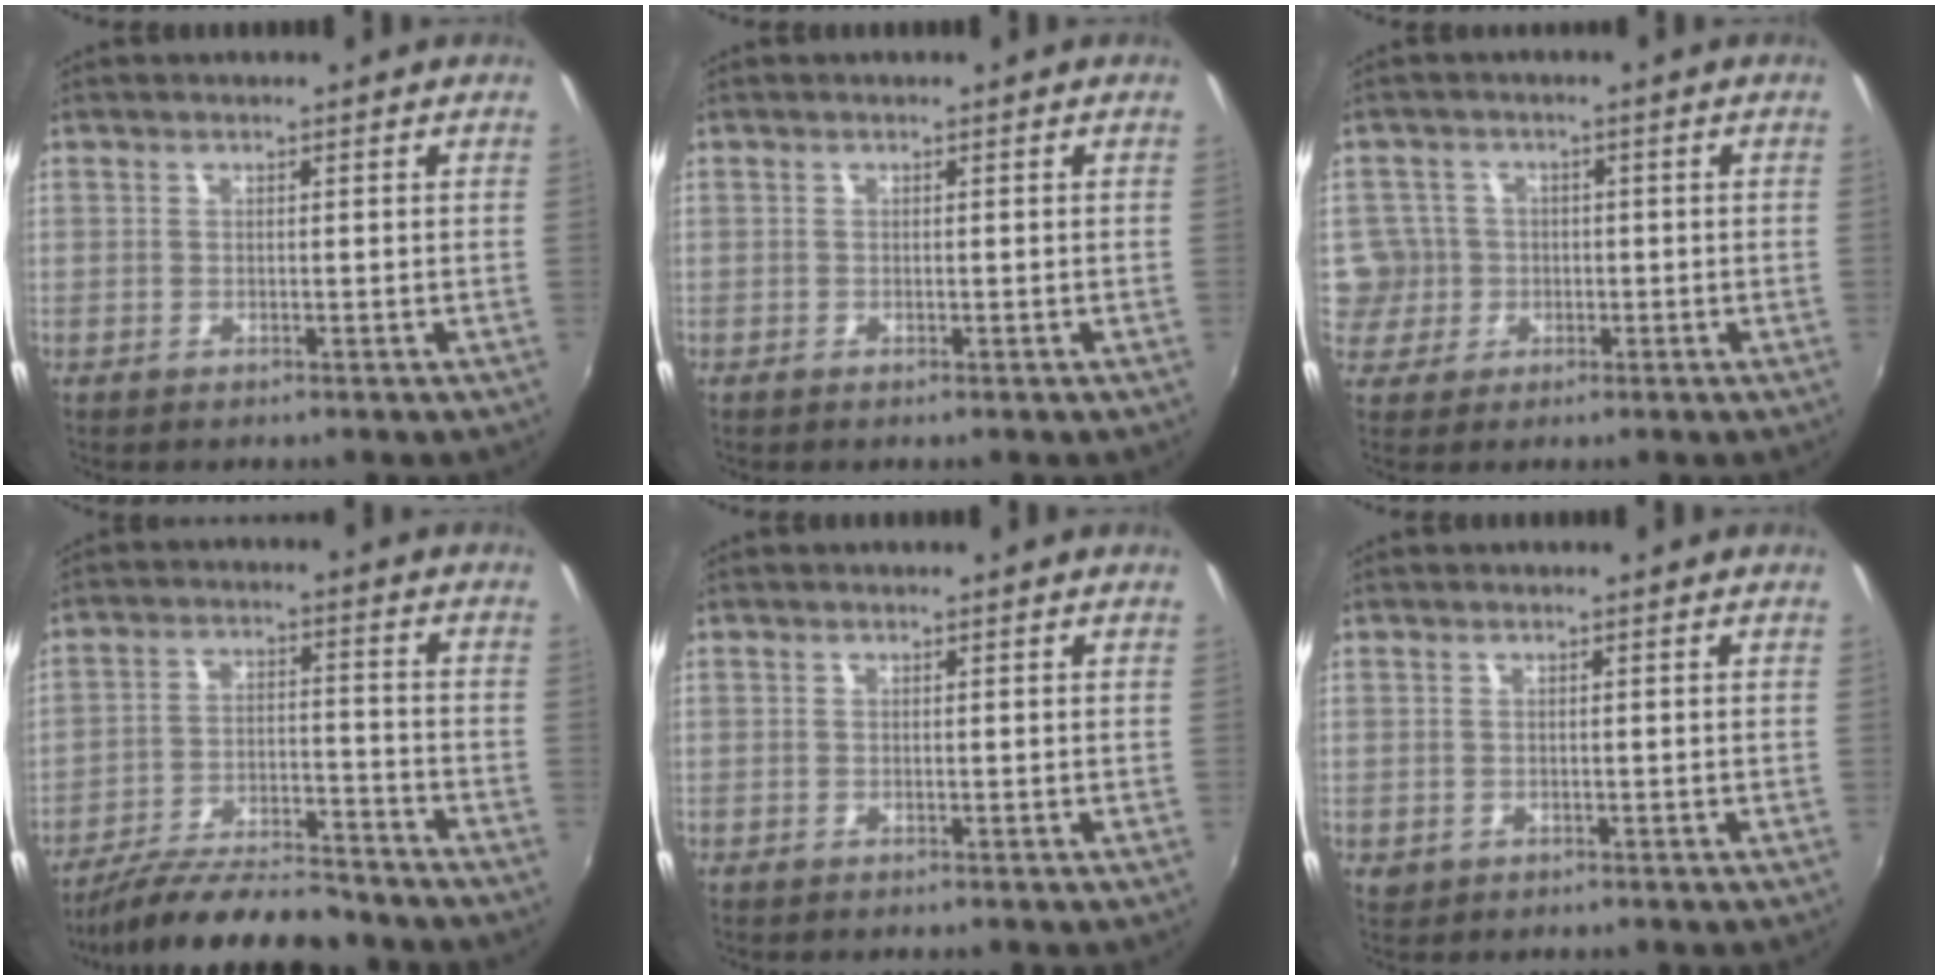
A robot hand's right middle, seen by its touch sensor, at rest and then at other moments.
{"total": 0.0}
{"total": 6.3, "force": [-0.7, 6.2, 0.6], "torque": [-0.021, 0.015, -0.008]}
{"total": 16.6, "force": [-14.6, 3.9, 6.9], "torque": [-0.142, -0.010, -0.227]}
{"total": 0.0}
{"total": 1.2, "force": [-0.2, 1.1, 0.5], "torque": [-0.007, -0.002, -0.002]}